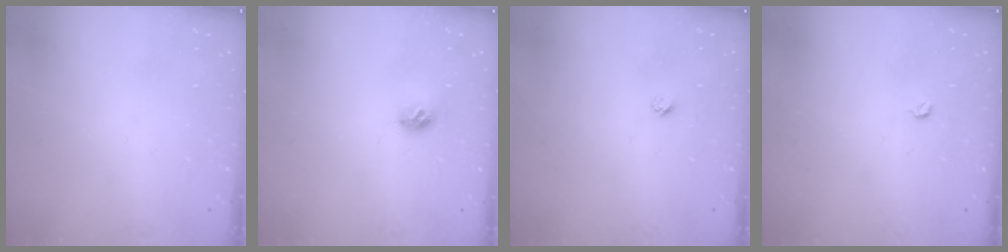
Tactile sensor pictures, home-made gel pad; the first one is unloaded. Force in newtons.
{"total": 7.5, "press": 7.4, "slide": 0.7}
{"total": 2.3, "press": 2.3, "slide": 0.2}
{"total": 3.2, "press": 3.2, "slide": 0.4}